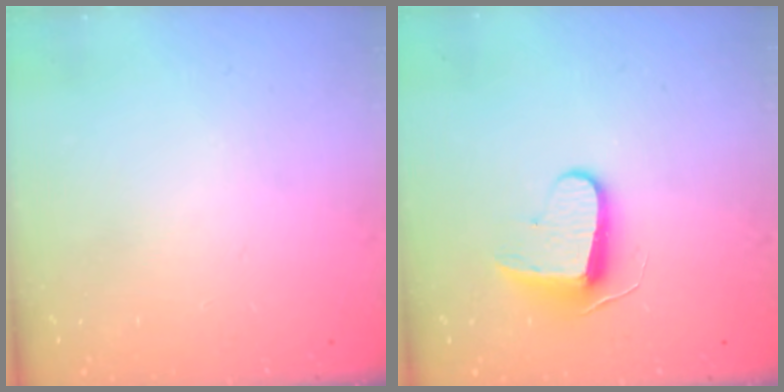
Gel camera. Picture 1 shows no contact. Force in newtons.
{"total": 8.7, "press": 8.6, "slide": 0.5}